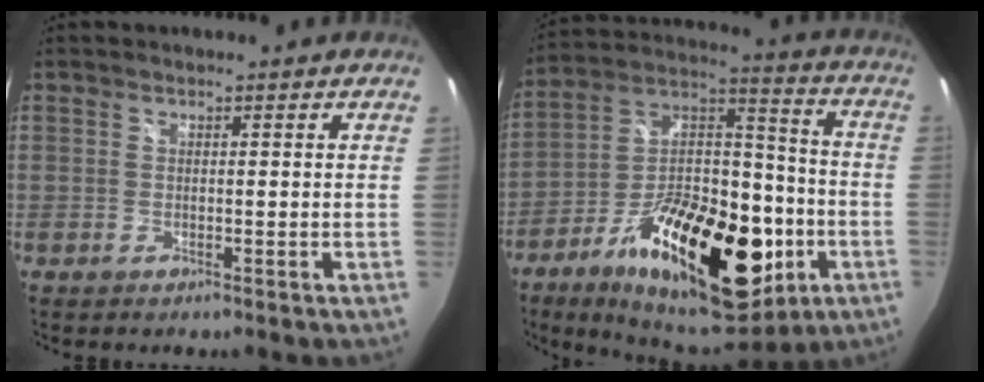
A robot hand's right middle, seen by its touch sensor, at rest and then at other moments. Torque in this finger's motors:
{"motor_torque": [1.38, -0.76, 0.96, 0.21]}